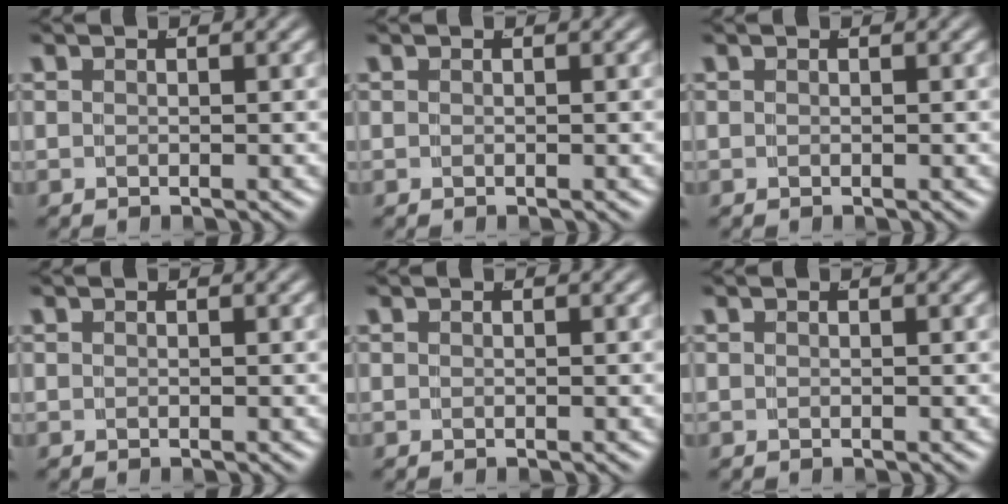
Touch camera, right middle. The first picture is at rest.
{"total": 0.0}
{"total": 0.0}
{"total": 0.0}
{"total": 1.3, "force": [-0.2, -1.2, -0.3], "torque": [0.016, -0.010, 0.008]}
{"total": 0.0}